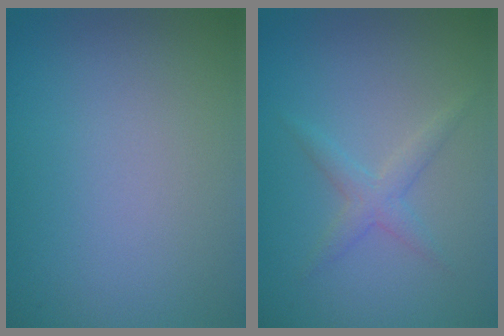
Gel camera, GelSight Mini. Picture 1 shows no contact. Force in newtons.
{"total": 1.8, "press": 1.8, "slide": 0.1}